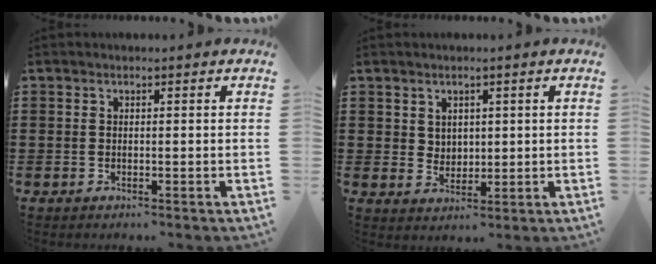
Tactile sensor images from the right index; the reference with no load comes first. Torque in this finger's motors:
{"motor_torque": [0.07, 0.11, 0.03, 0.00]}